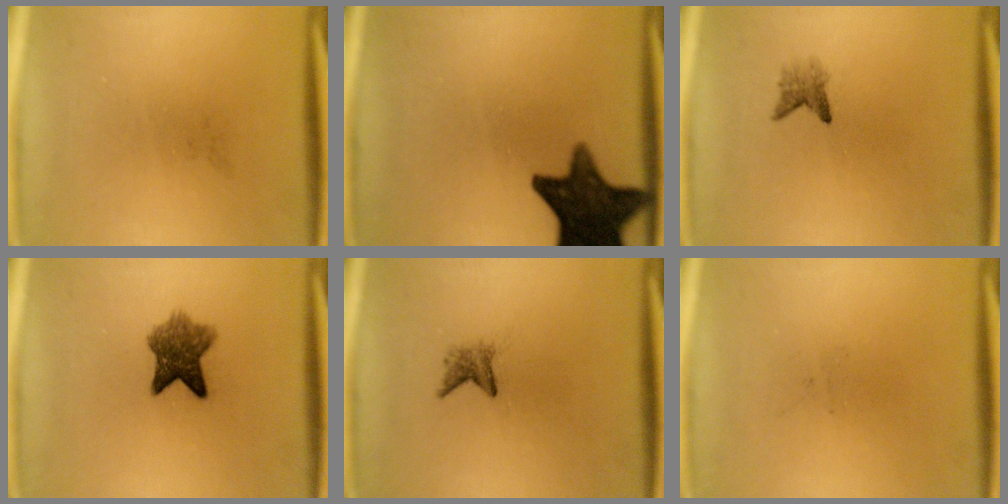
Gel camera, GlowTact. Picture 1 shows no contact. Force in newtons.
{"total": 15.1}
{"total": 1.8}
{"total": 6.5}
{"total": 1.8}
{"total": 0.0}